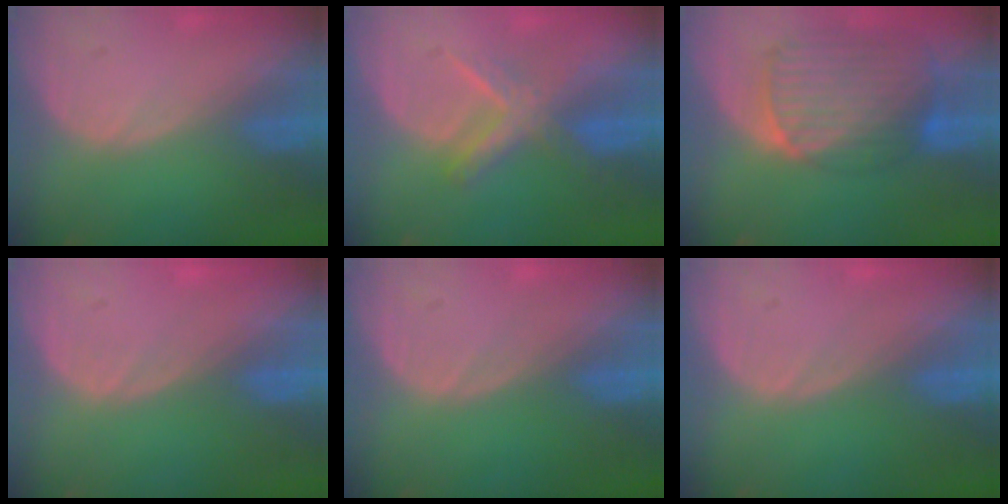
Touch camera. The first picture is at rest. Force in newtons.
{"total": 5.6, "press": 5.6, "slide": 0.1}
{"total": 10.7, "press": 9.2, "slide": 5.4}
{"total": 0.5, "press": 0.1, "slide": 0.5}
{"total": 0.0}
{"total": 0.0}